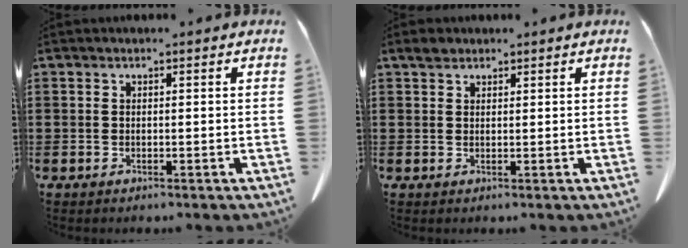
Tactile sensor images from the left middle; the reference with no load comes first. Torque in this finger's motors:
{"motor_torque": [0.13, -0.08, 0.00, 0.00]}